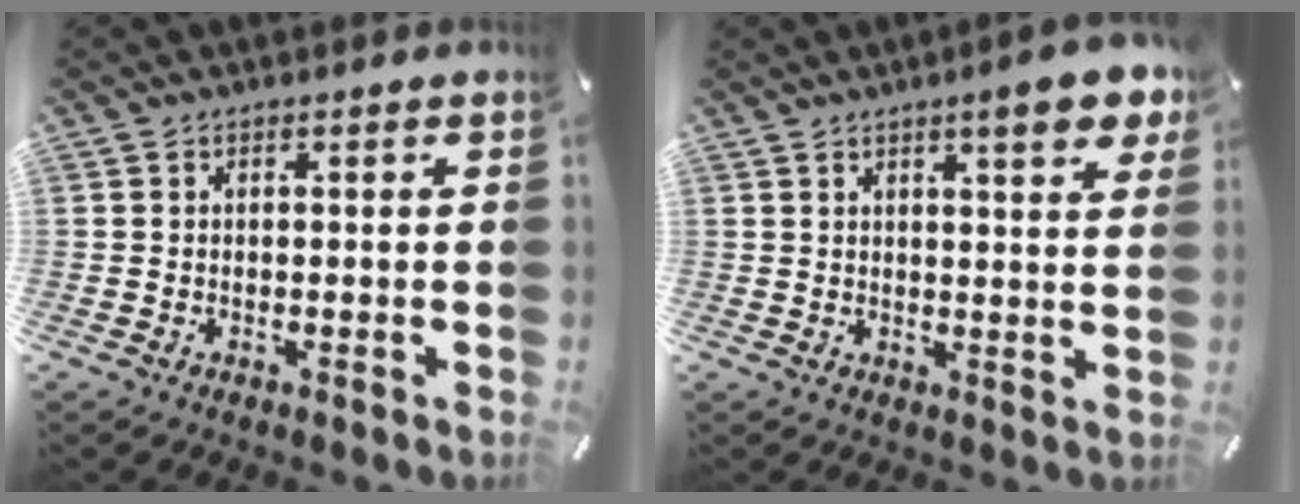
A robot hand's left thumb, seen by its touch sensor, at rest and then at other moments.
{"total": 7.9, "force": [4.9, 1.7, 6.0], "torque": [-0.084, -0.025, 0.077]}